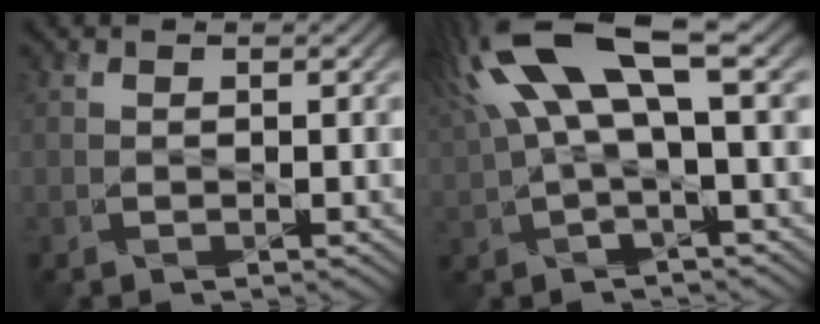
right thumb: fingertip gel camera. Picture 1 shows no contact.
{"total": 13.4, "force": [4.8, 3.8, 12.0], "torque": [-0.279, 0.023, 0.097]}